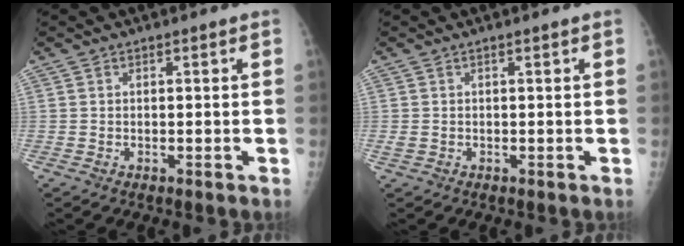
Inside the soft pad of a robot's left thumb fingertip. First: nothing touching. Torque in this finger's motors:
{"motor_torque": [0.02, 0.02, 0.25, 0.23, 0.02]}